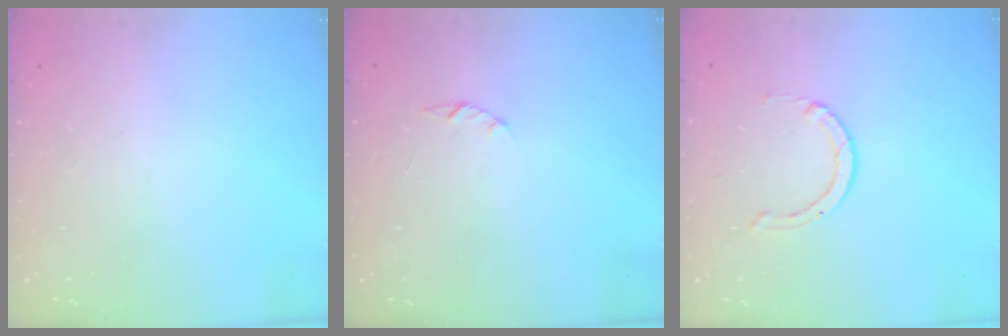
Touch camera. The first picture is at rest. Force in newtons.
{"total": 1.4, "press": 1.4, "slide": 0.3}
{"total": 1.5, "press": 1.5, "slide": 0.2}